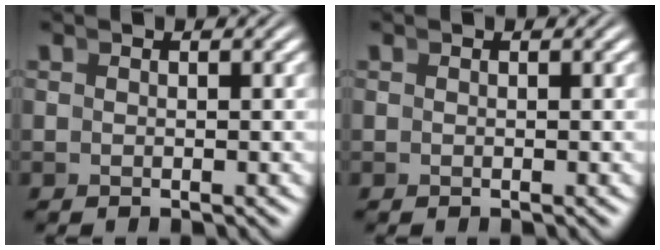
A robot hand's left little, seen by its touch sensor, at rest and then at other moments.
{"total": 0.0}